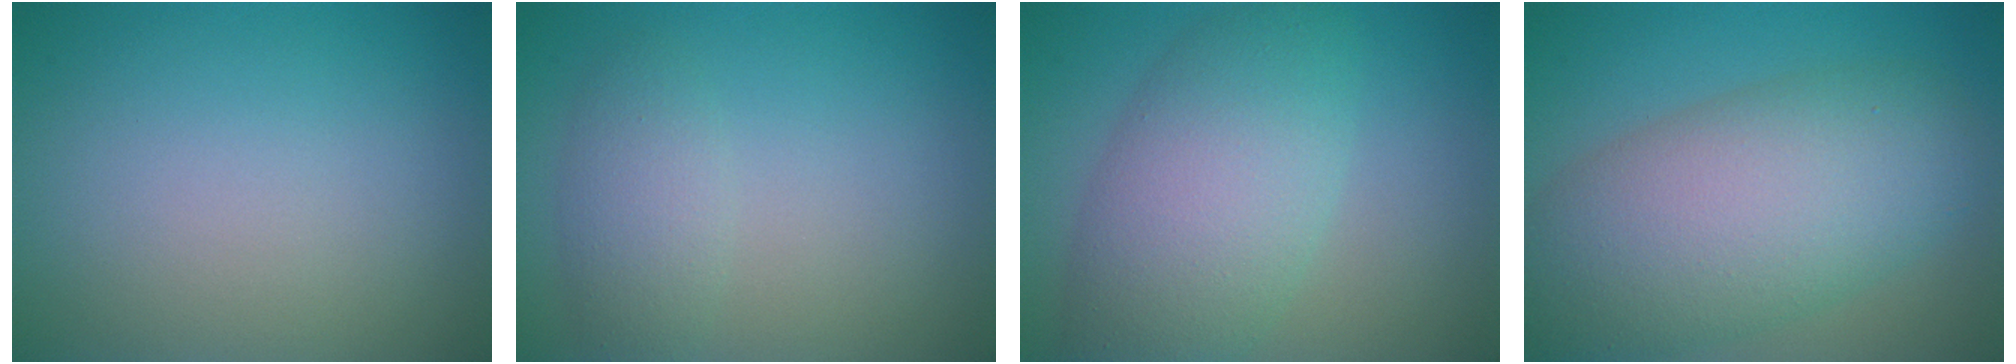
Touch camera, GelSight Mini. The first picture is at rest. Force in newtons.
{"total": 2.3, "press": 2.3, "slide": 0.0}
{"total": 7.3, "press": 7.3, "slide": 0.3}
{"total": 10.0, "press": 10.0, "slide": 0.6}